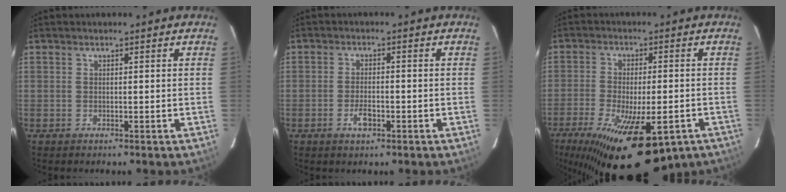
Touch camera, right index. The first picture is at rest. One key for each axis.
{"total": 3.5, "fx": -1.6, "fy": 1.6, "fz": 2.6, "tx": -0.053, "ty": 0.001, "tz": -0.027}
{"total": 22.7, "fx": -13.5, "fy": 9.0, "fz": 16.0, "tx": -0.303, "ty": -0.055, "tz": -0.195}